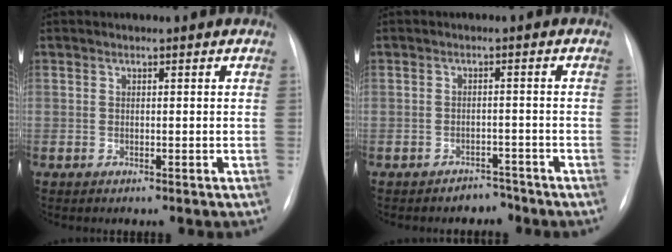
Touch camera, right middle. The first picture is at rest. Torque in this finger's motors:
{"motor_torque": [0.14, -0.15, -0.01, -0.02]}